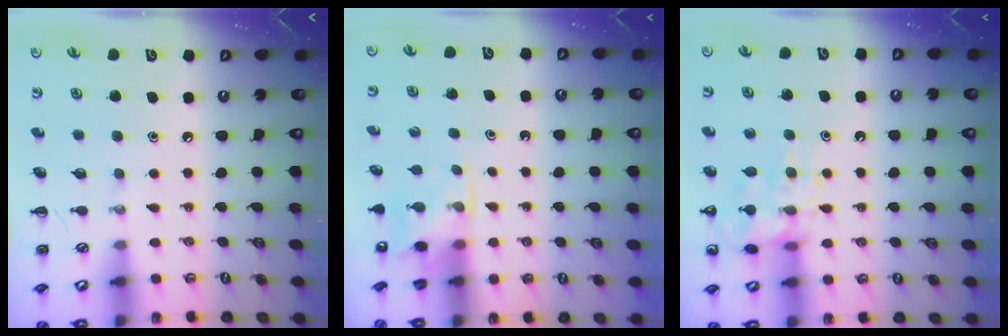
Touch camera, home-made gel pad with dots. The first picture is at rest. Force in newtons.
{"total": 5.6, "press": 5.4, "slide": 1.5}
{"total": 14.5, "press": 14.4, "slide": 1.9}